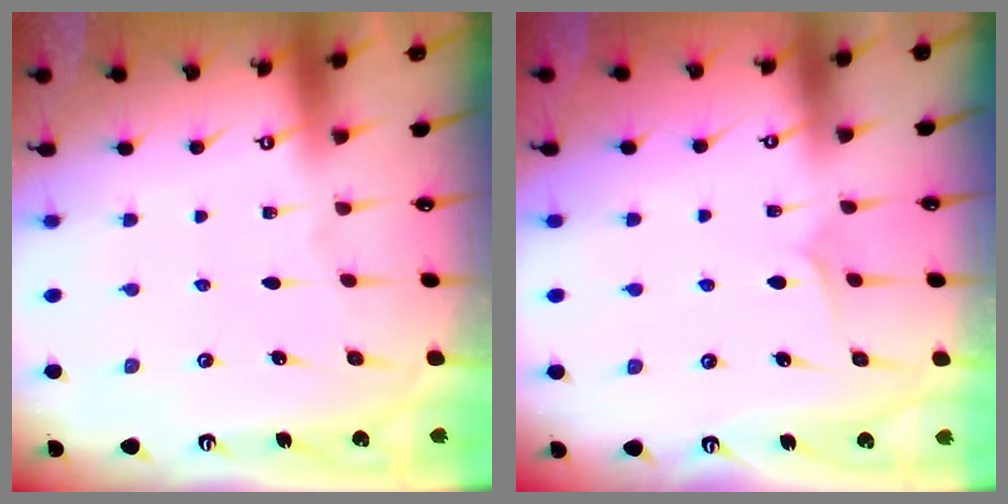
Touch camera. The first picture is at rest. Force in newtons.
{"total": 4.0, "press": 4.0, "slide": 0.4}